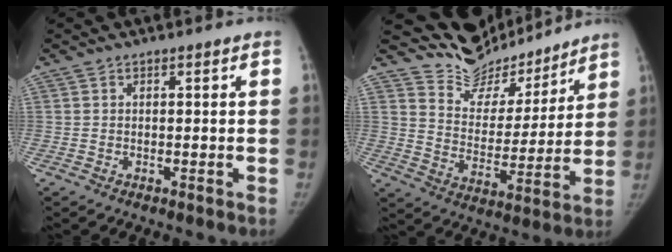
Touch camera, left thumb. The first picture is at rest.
{"total": 14.2, "force": [13.5, 4.4, 0.3], "torque": [0.030, -0.103, 0.225]}